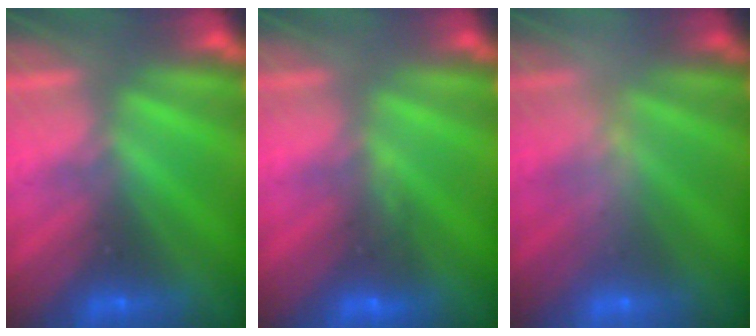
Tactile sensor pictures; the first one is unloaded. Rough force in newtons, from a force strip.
{"total": 3.6}
{"total": 2.5}